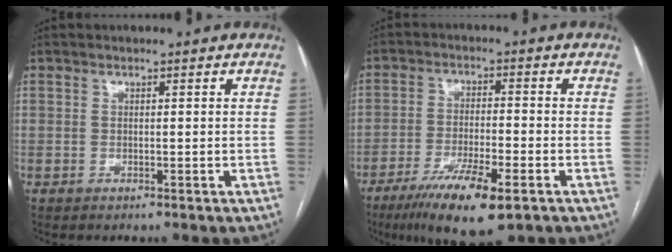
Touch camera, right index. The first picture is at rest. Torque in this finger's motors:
{"motor_torque": [0.58, -0.51, 0.75, 0.19]}